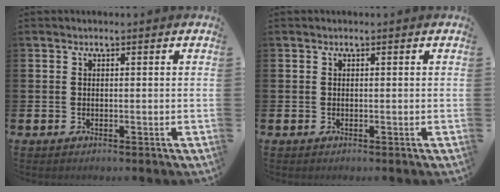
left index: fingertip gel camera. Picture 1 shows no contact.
{"total": 0.0}